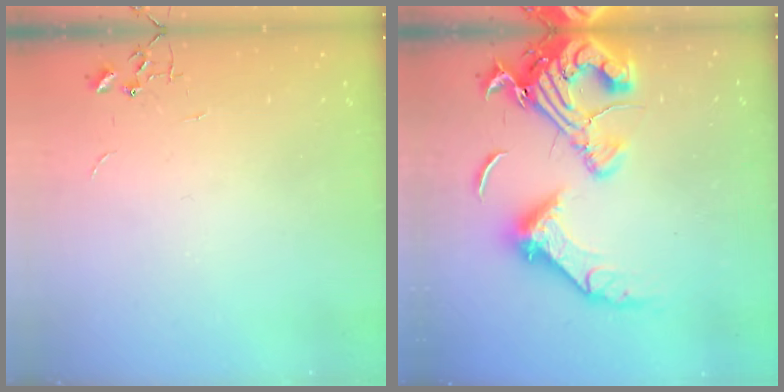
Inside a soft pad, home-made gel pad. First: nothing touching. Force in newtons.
{"total": 23.0, "press": 22.9, "slide": 2.9}